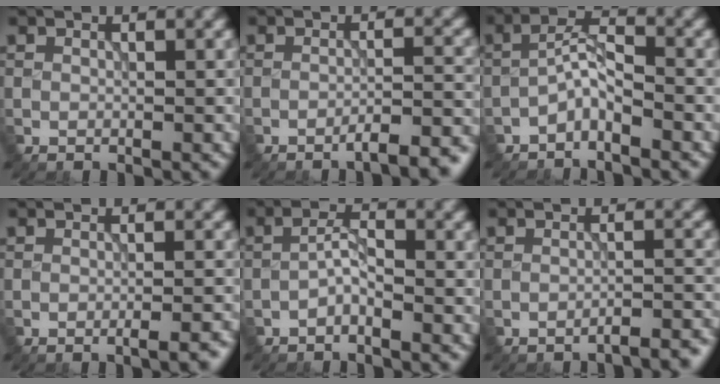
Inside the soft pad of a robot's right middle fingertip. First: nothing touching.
{"total": 4.8, "force": [-3.4, 1.0, 3.2], "torque": [-0.038, 0.011, -0.047]}
{"total": 2.3, "force": [-1.6, 0.6, 1.6], "torque": [-0.036, 0.013, -0.037]}
{"total": 2.5, "force": [-1.4, 0.6, 2.0], "torque": [-0.020, 0.005, -0.025]}
{"total": 1.4, "force": [-0.9, 0.3, 1.0], "torque": [-0.024, 0.008, -0.022]}
{"total": 3.0, "force": [-2.6, 0.6, 1.4], "torque": [-0.011, 0.007, -0.038]}